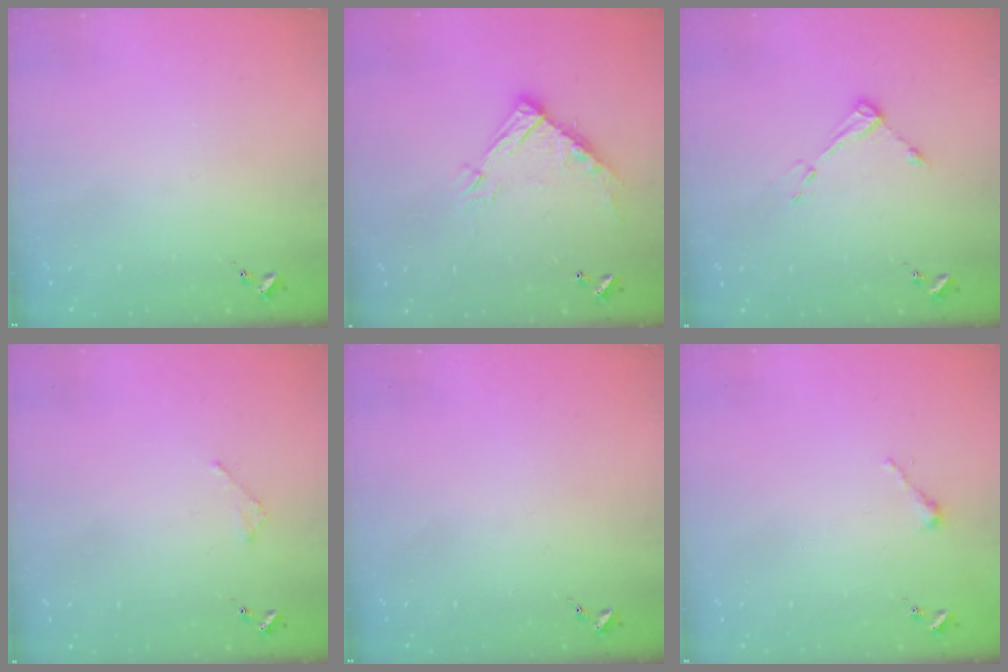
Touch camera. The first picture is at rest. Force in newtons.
{"total": 13.2, "press": 13.1, "slide": 0.8}
{"total": 6.0, "press": 5.9, "slide": 0.6}
{"total": 2.1, "press": 2.1, "slide": 0.2}
{"total": 0.0}
{"total": 2.5, "press": 2.5, "slide": 0.2}